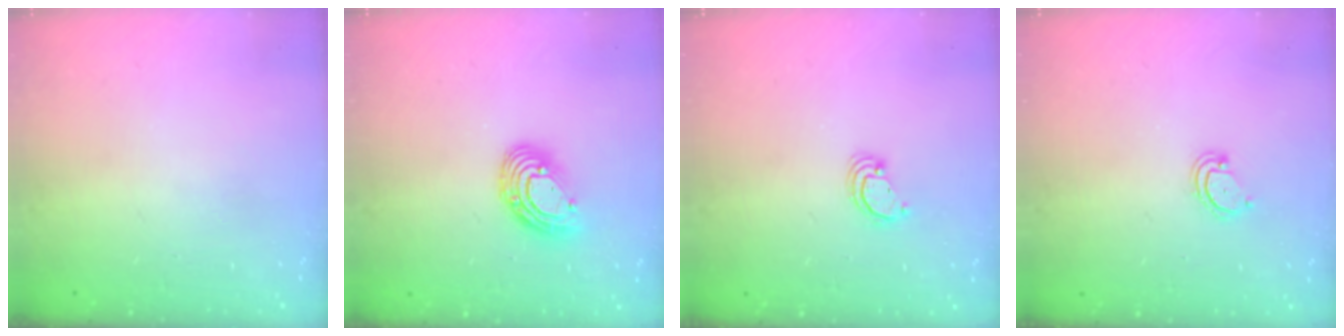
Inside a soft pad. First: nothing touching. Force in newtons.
{"total": 10.5, "press": 10.4, "slide": 1.1}
{"total": 2.8, "press": 2.8, "slide": 0.2}
{"total": 2.5, "press": 2.5, "slide": 0.2}